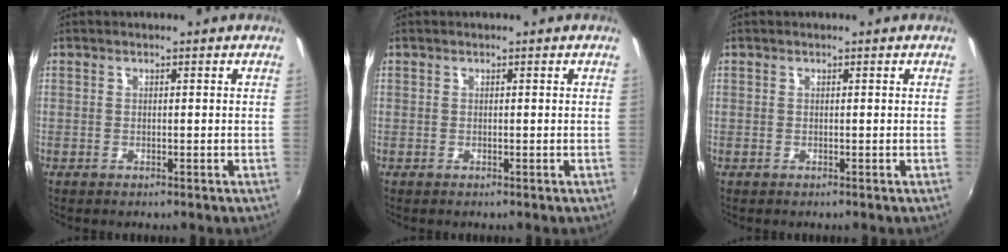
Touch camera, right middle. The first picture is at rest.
{"total": 0.0}
{"total": 0.0}